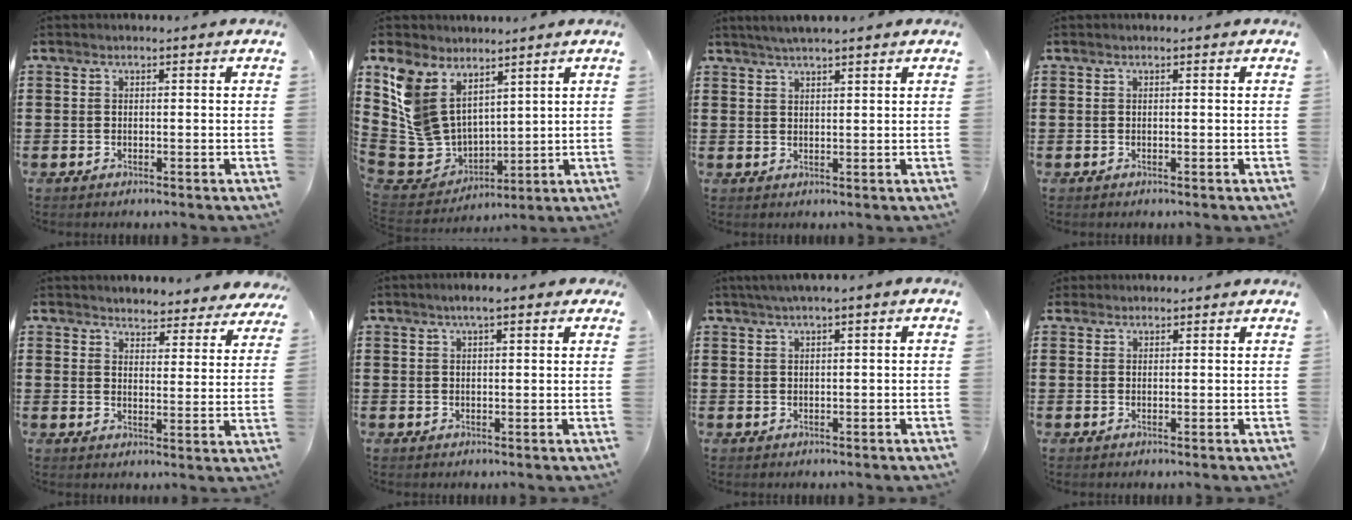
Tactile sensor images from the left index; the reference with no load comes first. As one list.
[{"total": 9.6, "force": [4.8, 6.8, 4.8], "torque": [-0.156, -0.025, 0.092]}, {"total": 2.3, "force": [2.0, -0.1, 1.1], "torque": [-0.025, 0.002, 0.037]}, {"total": 0.0}, {"total": 4.0, "force": [4.0, 0.2, 0.0], "torque": [-0.013, -0.026, 0.069]}, {"total": 2.9, "force": [1.6, 0.5, 2.4], "torque": [-0.050, 0.004, 0.026]}, {"total": 1.5, "force": [0.5, -0.1, 1.4], "torque": [-0.024, -0.002, 0.010]}, {"total": 1.1, "force": [1.0, 0.4, 0.0], "torque": [-0.004, 0.002, 0.021]}]